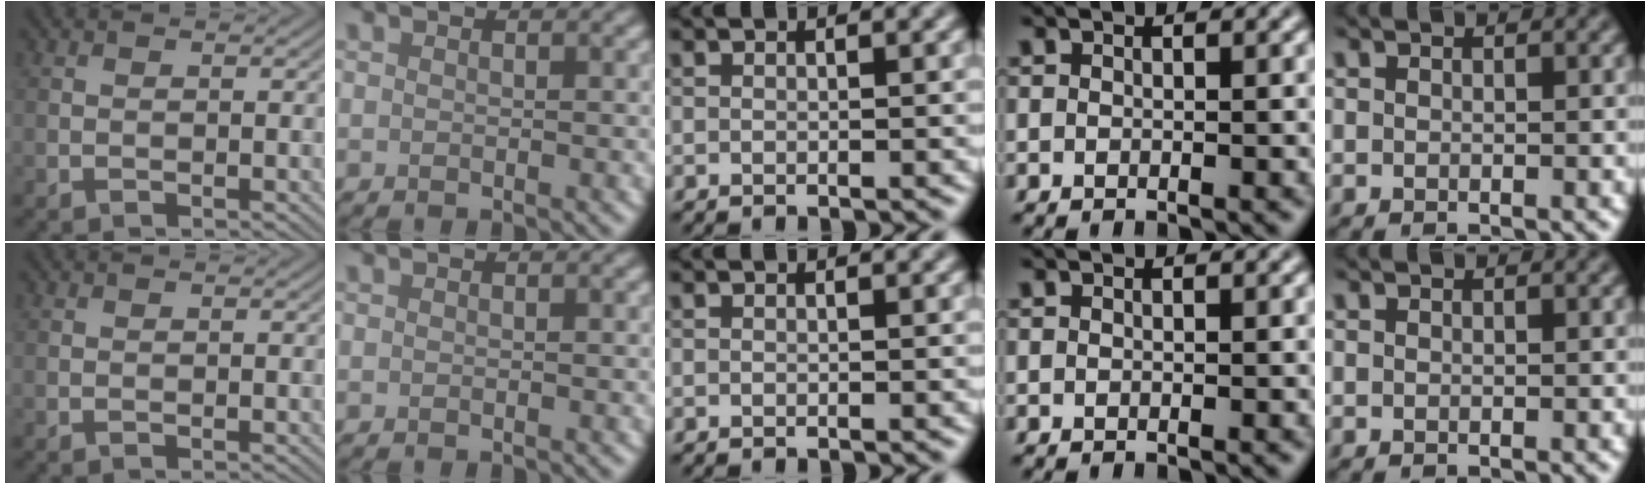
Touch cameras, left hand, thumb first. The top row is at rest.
{}